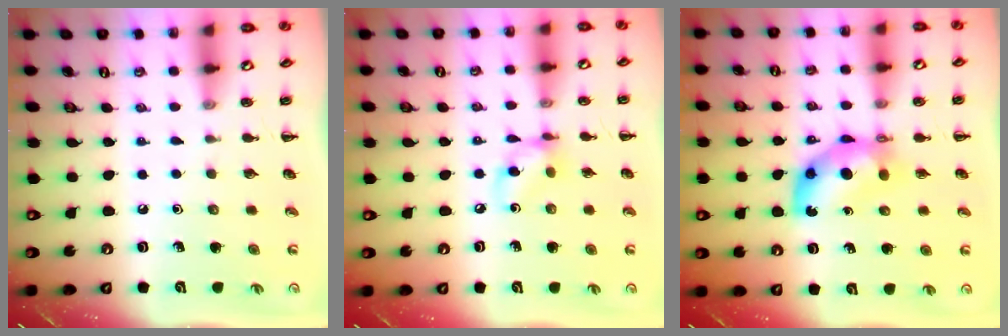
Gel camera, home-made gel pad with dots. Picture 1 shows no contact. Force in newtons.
{"total": 7.7, "press": 7.7, "slide": 0.6}
{"total": 7.8, "press": 7.6, "slide": 1.7}